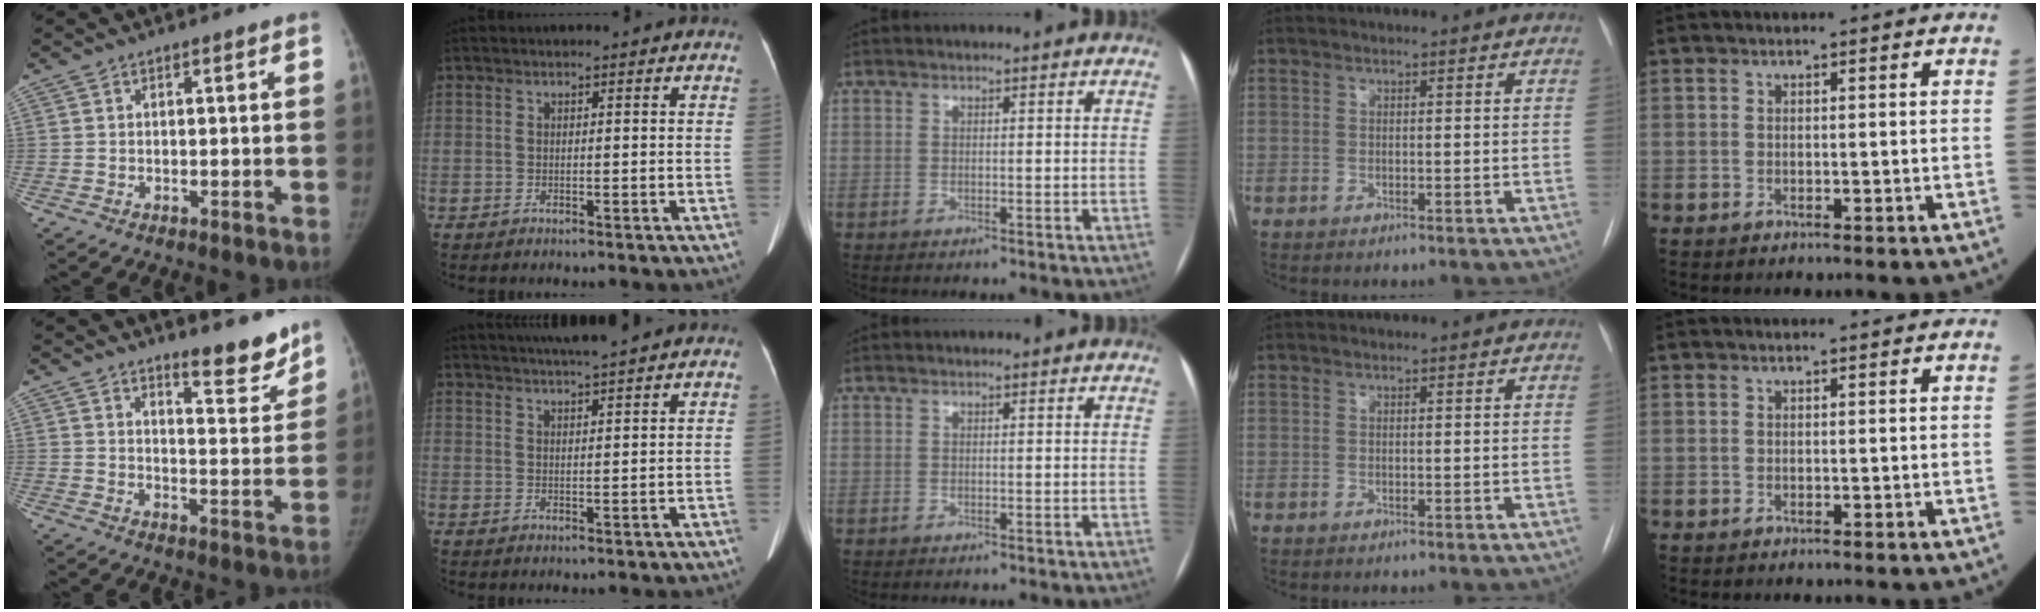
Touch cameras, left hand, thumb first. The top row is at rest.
{"thumb": {"total": 8.1, "force": [6.8, 2.0, 3.8], "torque": [-0.023, -0.060, 0.101]}, "index": {"total": 7.7, "force": [6.9, -0.6, 3.4], "torque": [-0.060, 0.020, 0.098]}}